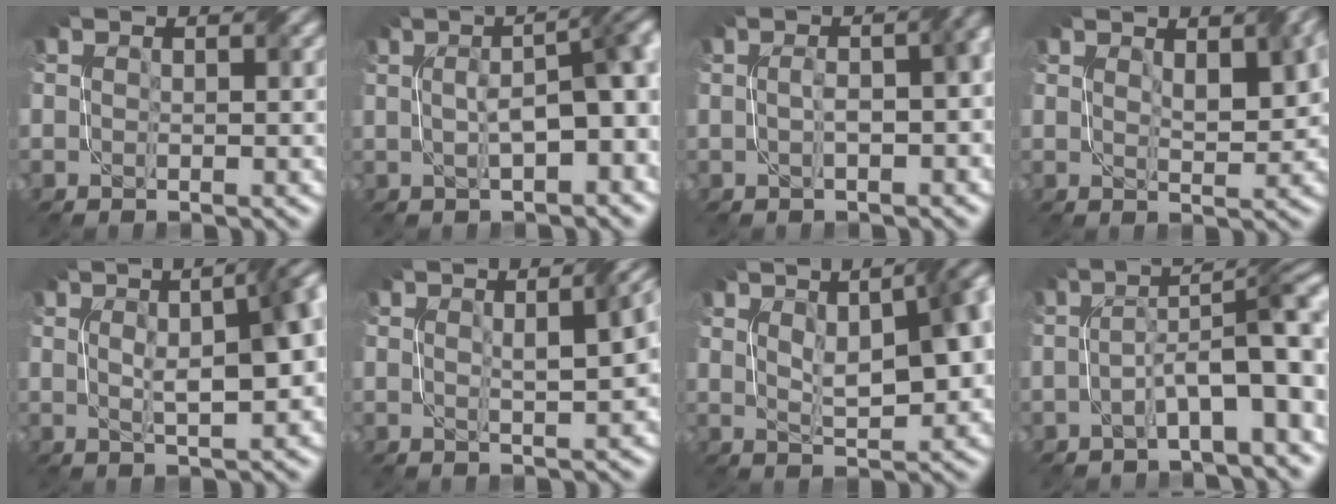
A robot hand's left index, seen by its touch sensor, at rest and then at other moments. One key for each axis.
{"total": 7.8, "fx": 0.5, "fy": 2.6, "fz": 7.3, "tx": -0.094, "ty": 0.012, "tz": 0.011}
{"total": 6.5, "fx": -0.3, "fy": 3.0, "fz": 5.8, "tx": -0.049, "ty": 0.011, "tz": -0.013}
{"total": 3.9, "fx": 2.0, "fy": 1.2, "fz": 3.1, "tx": -0.053, "ty": 0.003, "tz": 0.035}
{"total": 9.2, "fx": 1.6, "fy": 3.0, "fz": 8.5, "tx": -0.087, "ty": 0.025, "tz": 0.012}
{"total": 6.2, "fx": 1.6, "fy": 2.0, "fz": 5.7, "tx": -0.031, "ty": 0.027, "tz": 0.016}
{"total": 10.1, "fx": 2.6, "fy": 4.4, "fz": 8.7, "tx": -0.108, "ty": 0.024, "tz": 0.031}
{"total": 8.2, "fx": -1.9, "fy": 2.3, "fz": 7.7, "tx": -0.115, "ty": 0.019, "tz": -0.035}